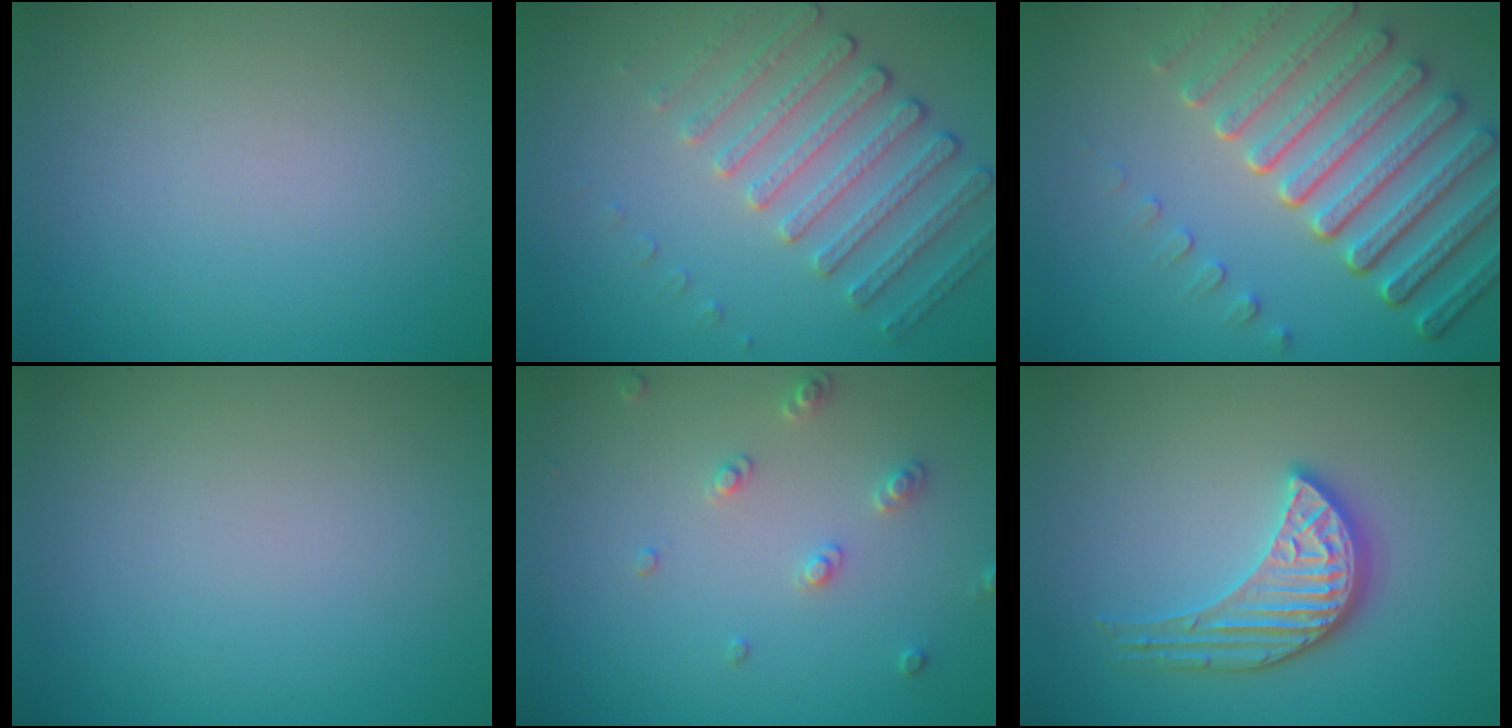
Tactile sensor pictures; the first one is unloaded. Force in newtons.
{"total": 4.6, "press": 3.6, "slide": 2.8}
{"total": 7.7, "press": 5.7, "slide": 5.2}
{"total": 0.0}
{"total": 1.9, "press": 1.8, "slide": 0.5}
{"total": 3.8, "press": 3.5, "slide": 1.6}